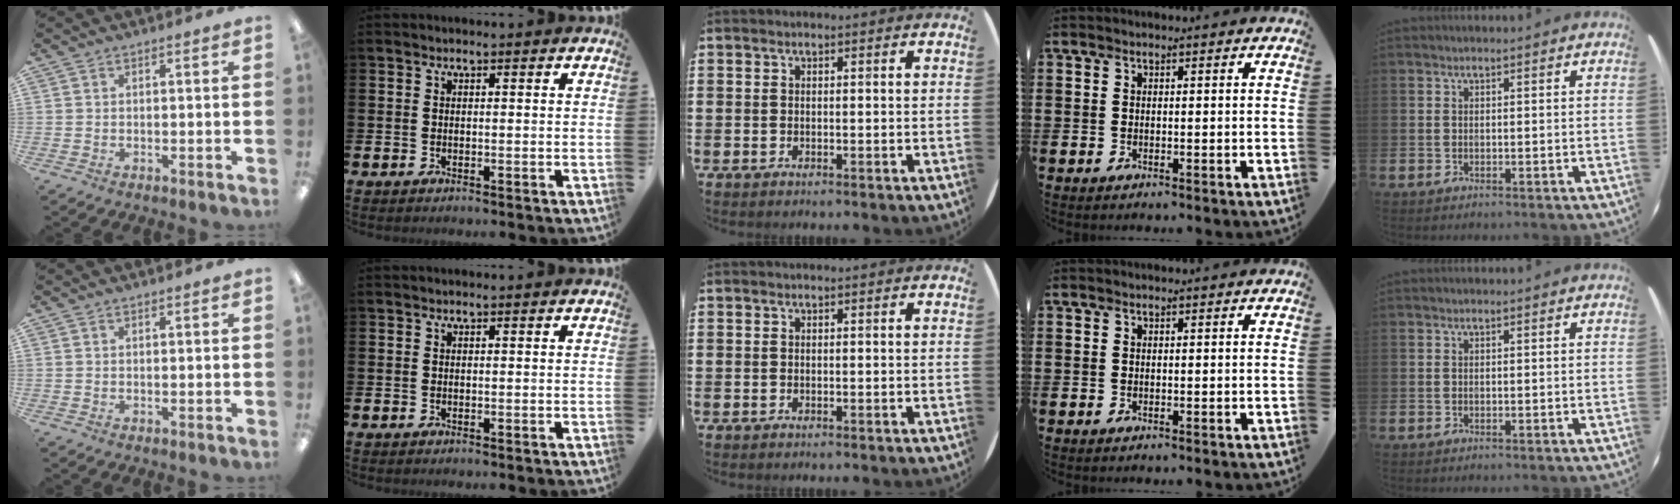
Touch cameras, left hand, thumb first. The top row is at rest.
{}